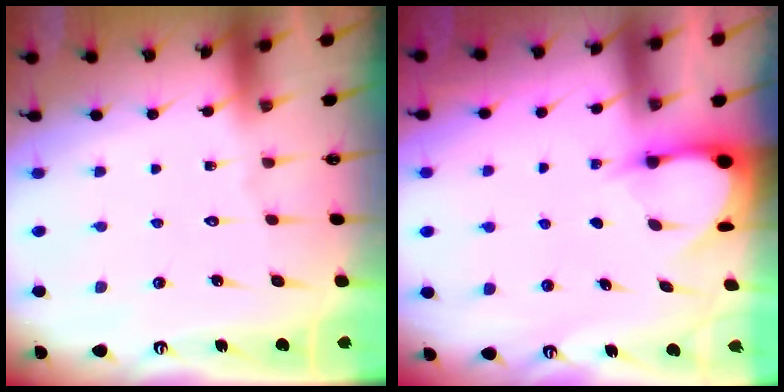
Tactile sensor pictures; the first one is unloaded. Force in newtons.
{"total": 3.5, "press": 3.5, "slide": 0.4}